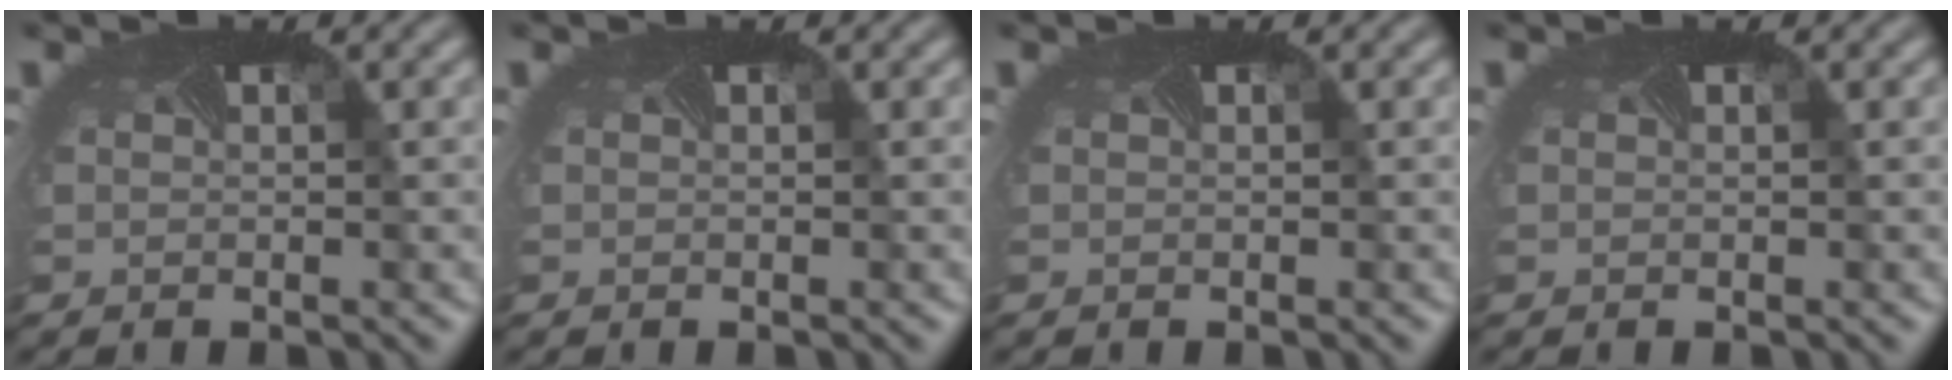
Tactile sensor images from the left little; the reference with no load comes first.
{"total": 0.0}
{"total": 0.0}
{"total": 0.0}